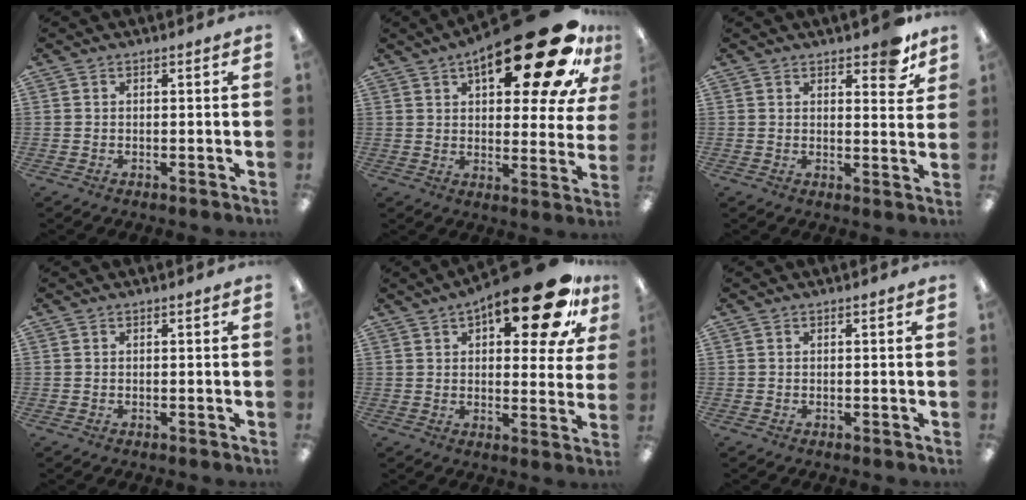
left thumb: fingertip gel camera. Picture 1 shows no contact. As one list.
[{"total": 26.6, "force": [14.7, 9.5, 20.0], "torque": [-0.275, -0.083, 0.230]}, {"total": 6.4, "force": [4.8, 2.8, 3.3], "torque": [-0.029, -0.026, 0.078]}, {"total": 0.0}, {"total": 19.5, "force": [11.0, 6.6, 14.7], "torque": [-0.199, -0.055, 0.170]}, {"total": 0.0}]